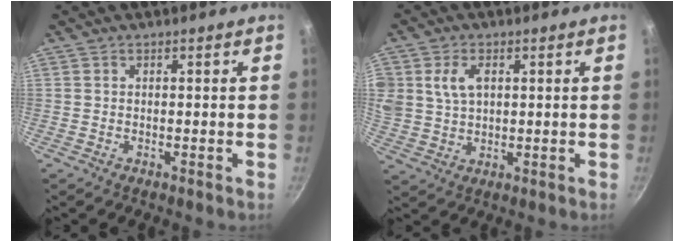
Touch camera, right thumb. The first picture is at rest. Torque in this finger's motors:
{"motor_torque": [0.20, 0.21, 0.77, 0.16, 0.26]}